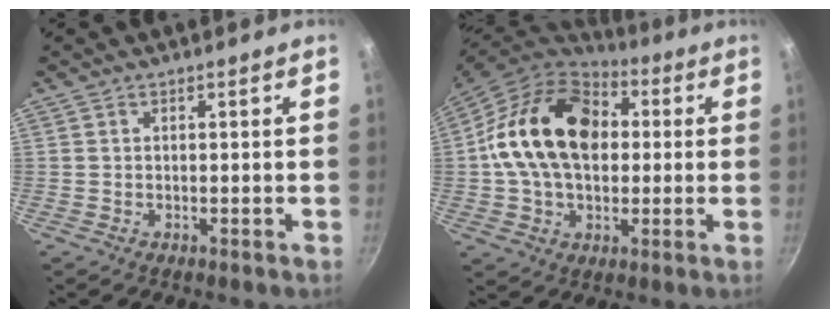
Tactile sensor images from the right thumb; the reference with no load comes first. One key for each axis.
{"total": 21.8, "fx": 2.6, "fy": 15.3, "fz": 15.3, "tx": -0.245, "ty": 0.031, "tz": 0.031}